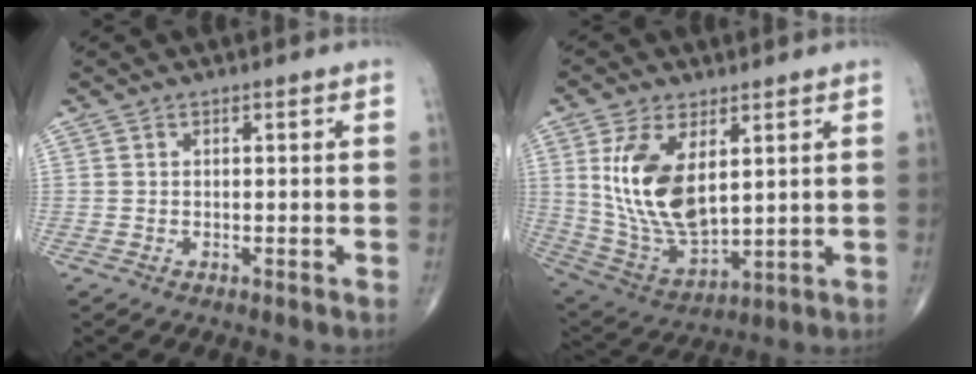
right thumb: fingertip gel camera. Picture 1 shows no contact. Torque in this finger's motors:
{"motor_torque": [0.11, 0.55, 1.42, 0.37, 0.17]}